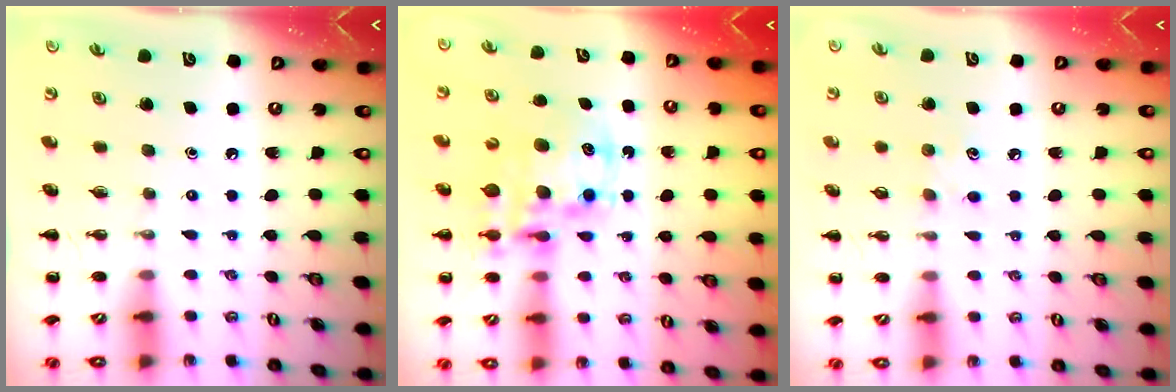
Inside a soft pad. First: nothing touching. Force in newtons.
{"total": 13.7, "press": 13.3, "slide": 3.0}
{"total": 5.4, "press": 5.2, "slide": 1.3}